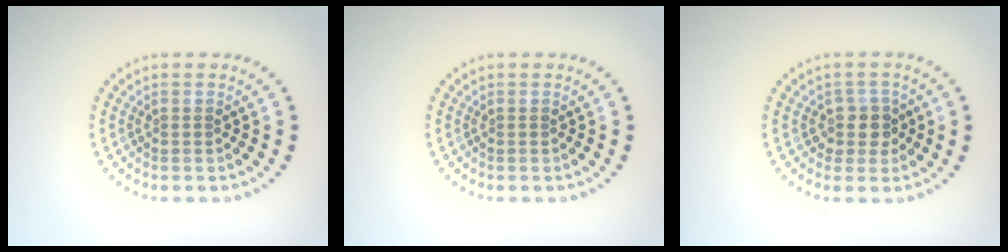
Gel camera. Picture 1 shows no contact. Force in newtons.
{"total": 0.0}
{"total": 2.2, "press": 1.8, "slide": 1.2}